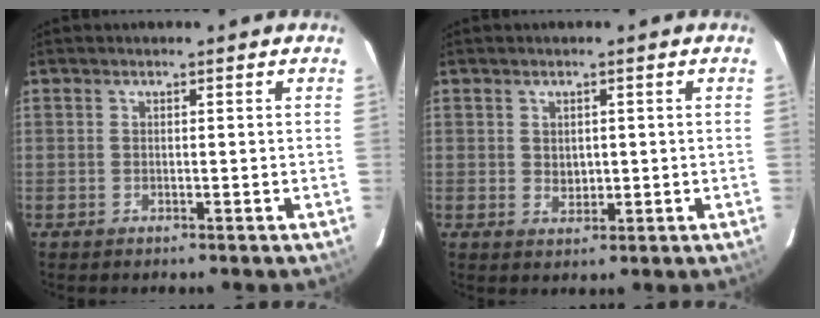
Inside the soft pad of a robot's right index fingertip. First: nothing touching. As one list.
[{"total": 2.3, "force": [0.4, 1.9, 1.3], "torque": [-0.018, 0.000, 0.011]}]